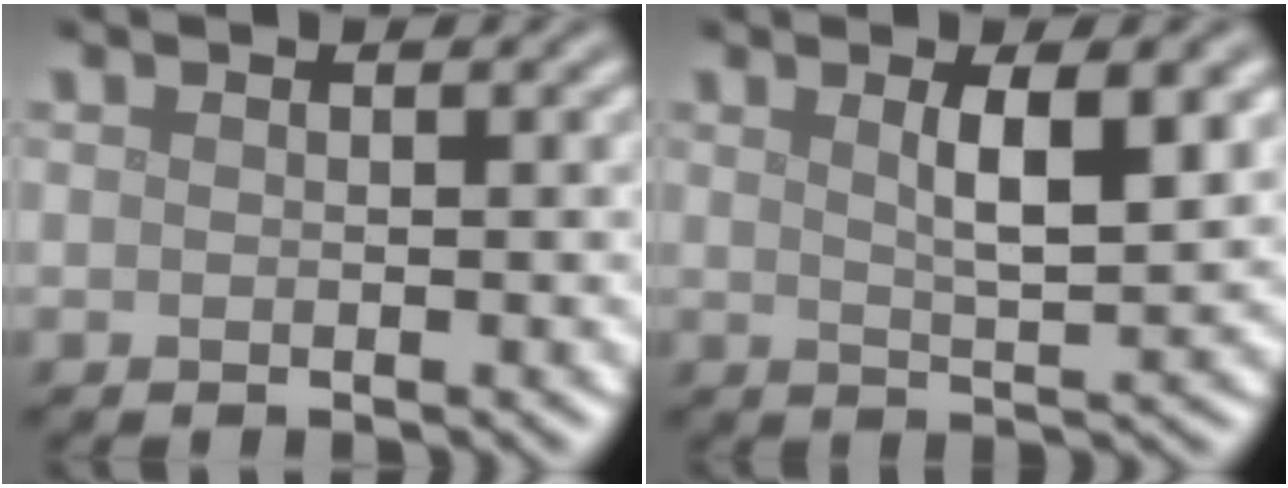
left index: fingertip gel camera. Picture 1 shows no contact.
{"total": 4.7, "force": [1.7, 1.2, 4.3], "torque": [-0.062, 0.001, 0.027]}